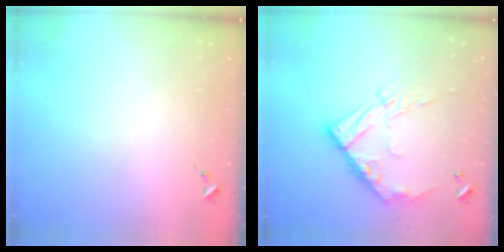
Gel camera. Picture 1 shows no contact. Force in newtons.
{"total": 14.5, "press": 14.5, "slide": 1.1}